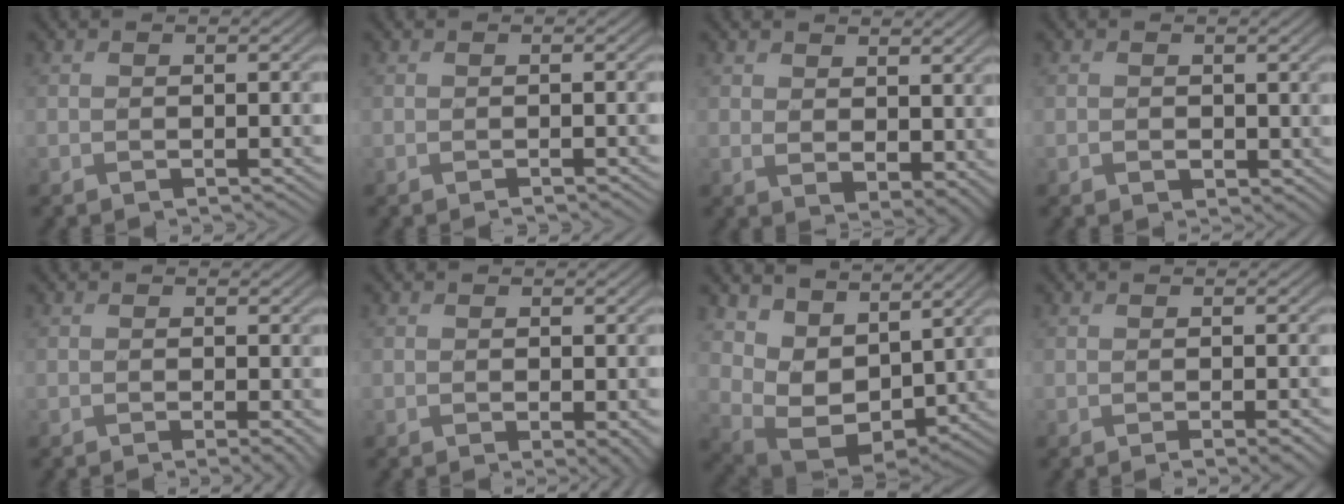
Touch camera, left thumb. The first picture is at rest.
{"total": 0.7, "force": [-0.4, -0.1, 0.5], "torque": [-0.008, 0.000, -0.010]}
{"total": 4.9, "force": [2.4, 2.8, 3.2], "torque": [-0.061, -0.011, 0.048]}
{"total": 1.2, "force": [0.1, 1.1, 0.5], "torque": [-0.014, -0.008, 0.001]}
{"total": 1.5, "force": [-0.3, 0.3, 1.4], "torque": [-0.023, -0.007, -0.008]}
{"total": 1.7, "force": [-0.3, 0.8, 1.5], "torque": [-0.024, -0.008, -0.002]}
{"total": 9.3, "force": [5.4, 5.3, 5.4], "torque": [-0.141, -0.013, 0.106]}
{"total": 1.7, "force": [-0.5, 0.2, 1.6], "torque": [-0.027, -0.002, -0.011]}